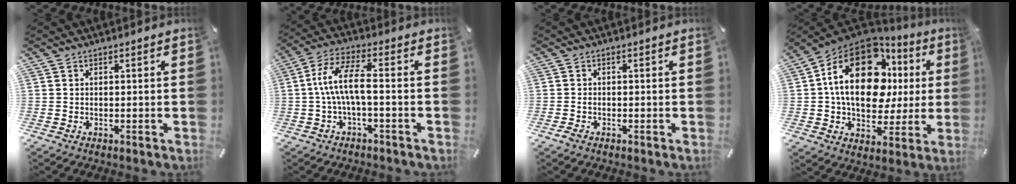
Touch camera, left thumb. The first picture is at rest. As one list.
[{"total": 10.2, "force": [-0.7, 2.9, 9.8], "torque": [-0.197, 0.002, -0.016]}, {"total": 1.0, "force": [-0.6, 0.5, 0.6], "torque": [-0.012, -0.002, -0.012]}, {"total": 22.9, "force": [5.7, 14.8, 16.6], "torque": [-0.292, -0.021, 0.093]}]